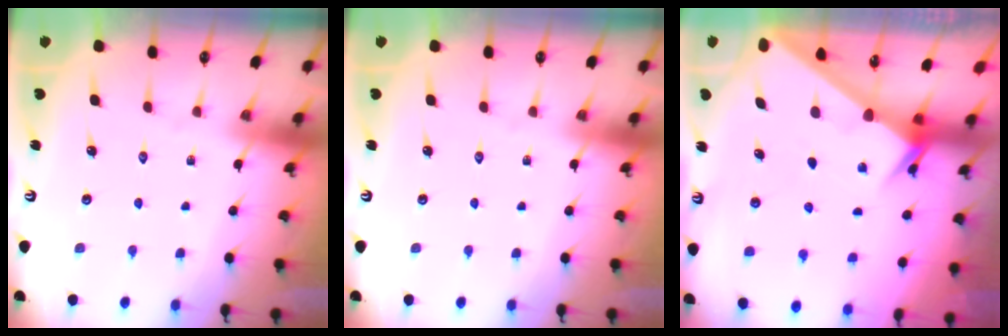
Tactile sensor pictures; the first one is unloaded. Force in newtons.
{"total": 0.0}
{"total": 2.2, "press": 2.2, "slide": 0.1}